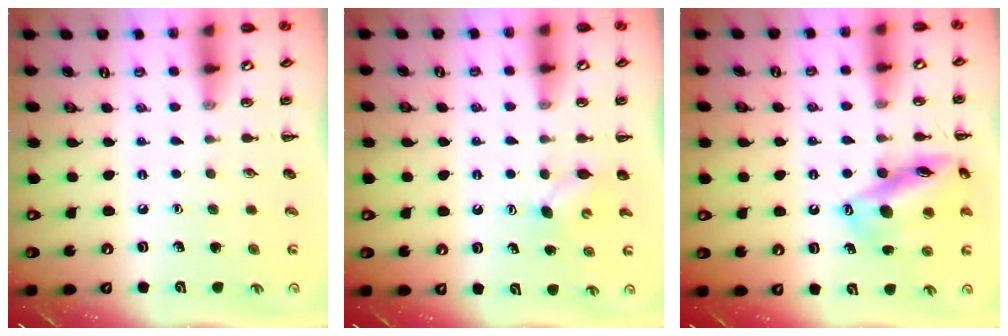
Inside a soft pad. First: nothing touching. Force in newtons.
{"total": 3.7, "press": 3.6, "slide": 0.6}
{"total": 16.3, "press": 16.1, "slide": 2.9}